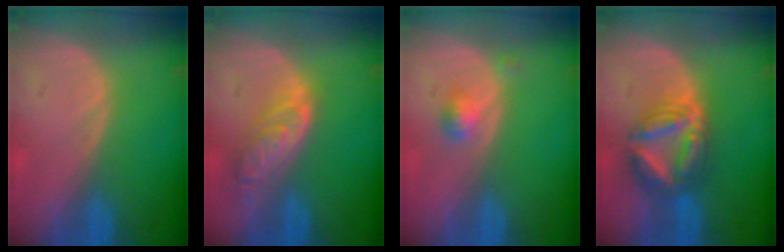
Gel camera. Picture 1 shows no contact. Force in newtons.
{"total": 6.3, "press": 5.7, "slide": 2.8}
{"total": 2.2, "press": 2.0, "slide": 1.0}
{"total": 7.6, "press": 7.6, "slide": 0.8}